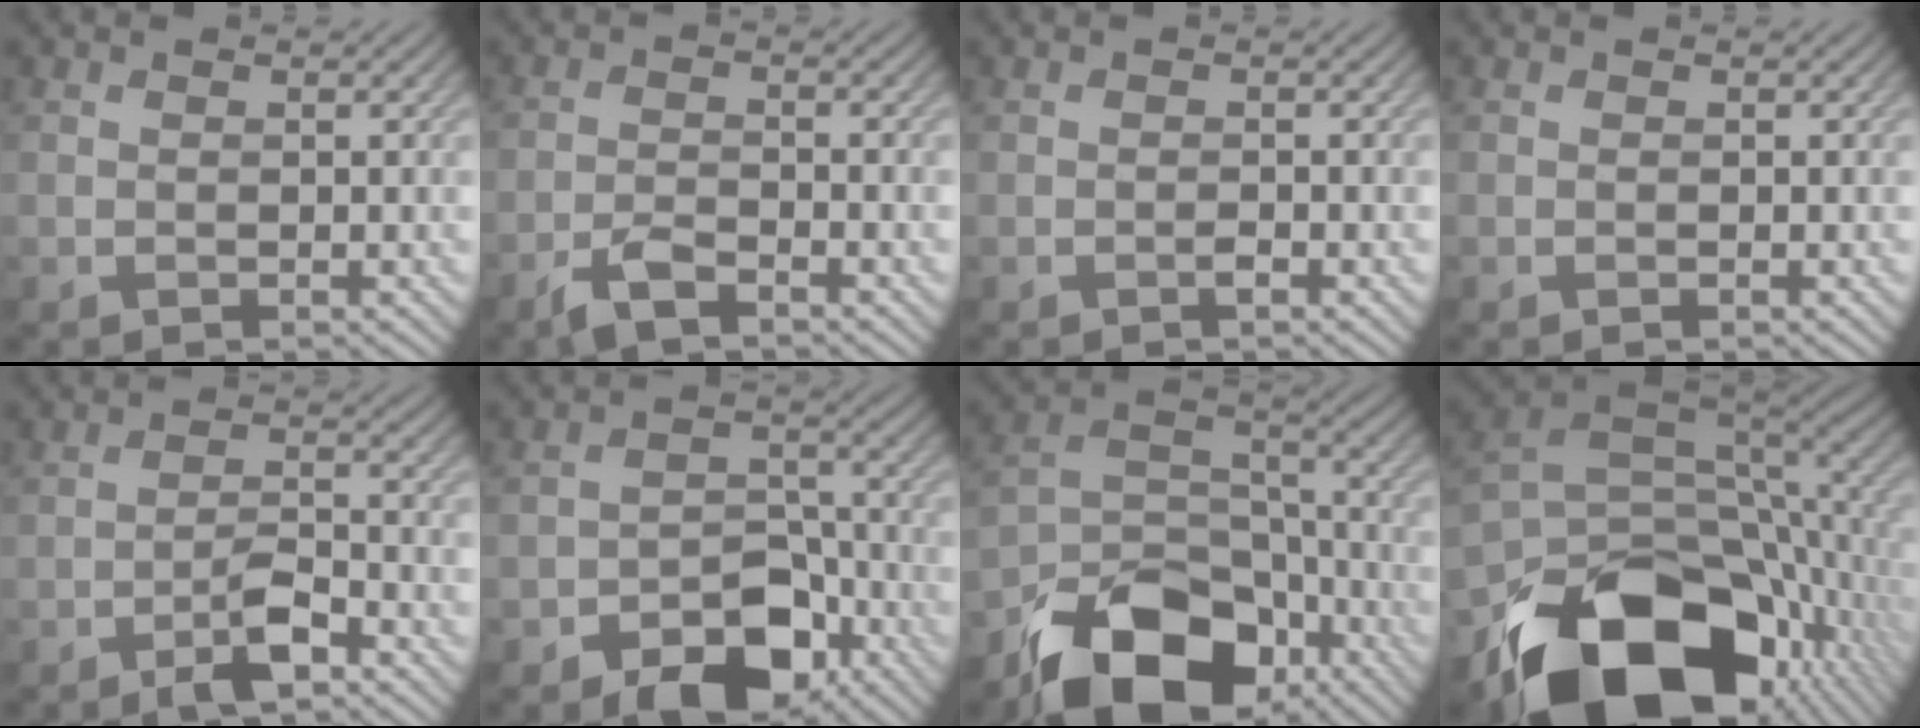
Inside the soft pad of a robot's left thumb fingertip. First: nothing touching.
{"total": 3.4, "force": [-2.5, 0.9, 2.1], "torque": [-0.050, 0.000, -0.058]}
{"total": 0.7, "force": [-0.4, 0.1, 0.5], "torque": [-0.008, 0.001, -0.007]}
{"total": 0.0}
{"total": 4.1, "force": [-2.7, 1.1, 2.9], "torque": [-0.054, 0.006, -0.055]}
{"total": 8.7, "force": [-5.4, 5.1, 4.6], "torque": [-0.060, -0.006, -0.098]}
{"total": 15.4, "force": [-10.6, 8.3, 7.4], "torque": [-0.154, -0.019, -0.187]}
{"total": 19.1, "force": [-9.2, 11.1, 12.5], "torque": [-0.241, -0.065, -0.116]}